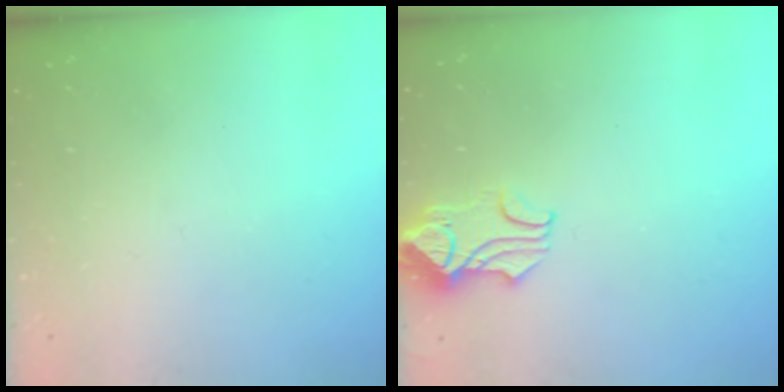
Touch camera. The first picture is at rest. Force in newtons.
{"total": 1.2, "press": 0.6, "slide": 1.0}